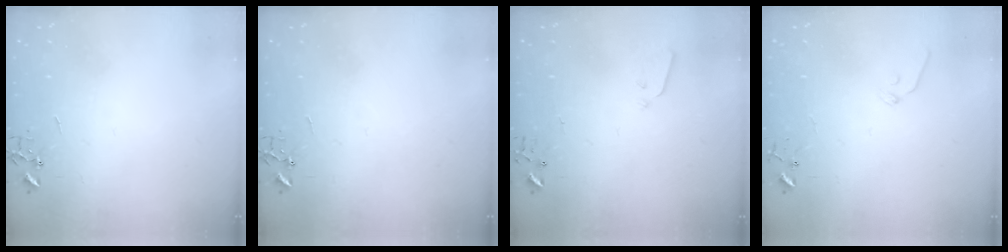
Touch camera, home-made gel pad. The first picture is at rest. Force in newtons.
{"total": 0.0}
{"total": 3.4, "press": 3.3, "slide": 0.7}
{"total": 6.9, "press": 6.9, "slide": 0.7}